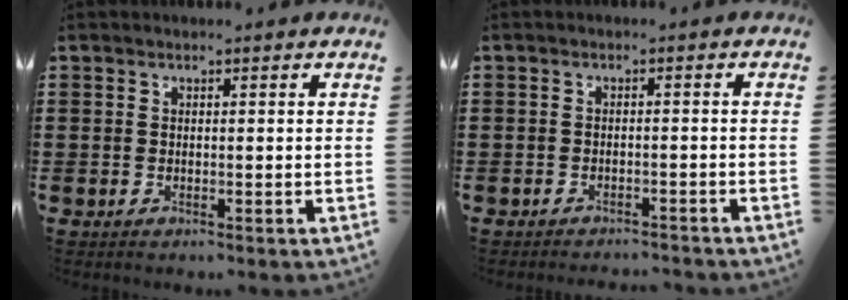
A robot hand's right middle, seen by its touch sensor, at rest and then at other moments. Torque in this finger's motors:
{"motor_torque": [0.80, -0.74, 0.06, 0.11]}